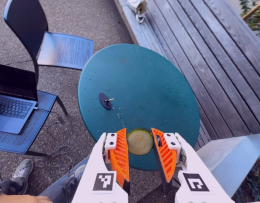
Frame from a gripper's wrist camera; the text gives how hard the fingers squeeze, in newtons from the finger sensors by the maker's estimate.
{"total": 11.8, "left": 12.2, "right": 11.4}